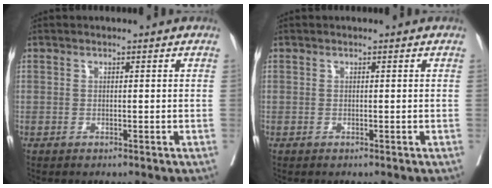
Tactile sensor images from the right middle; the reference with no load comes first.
{"total": 0.0}